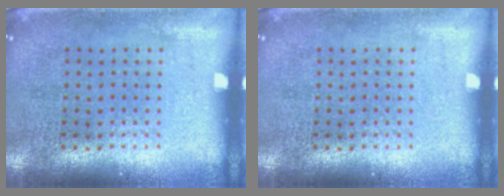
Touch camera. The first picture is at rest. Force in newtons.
{"total": 0.0}